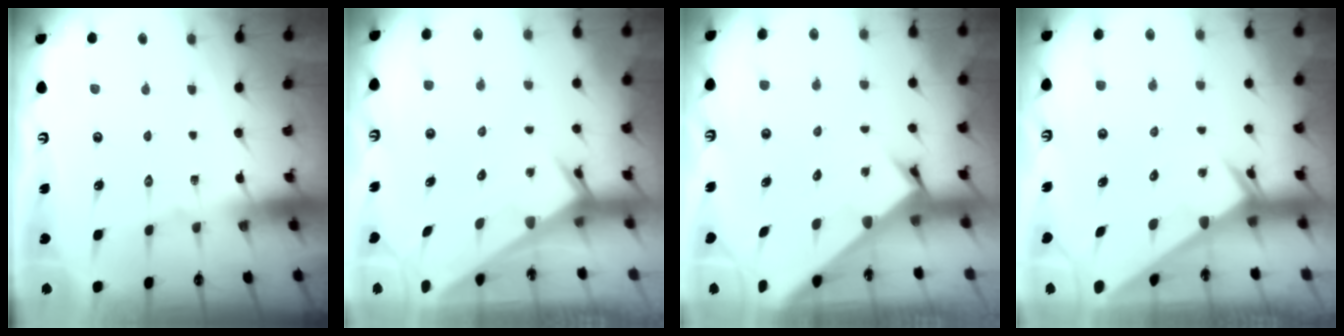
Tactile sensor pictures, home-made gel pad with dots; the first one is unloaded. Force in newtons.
{"total": 3.3, "press": 3.3, "slide": 0.3}
{"total": 2.7, "press": 2.6, "slide": 0.3}
{"total": 2.3, "press": 2.3, "slide": 0.1}